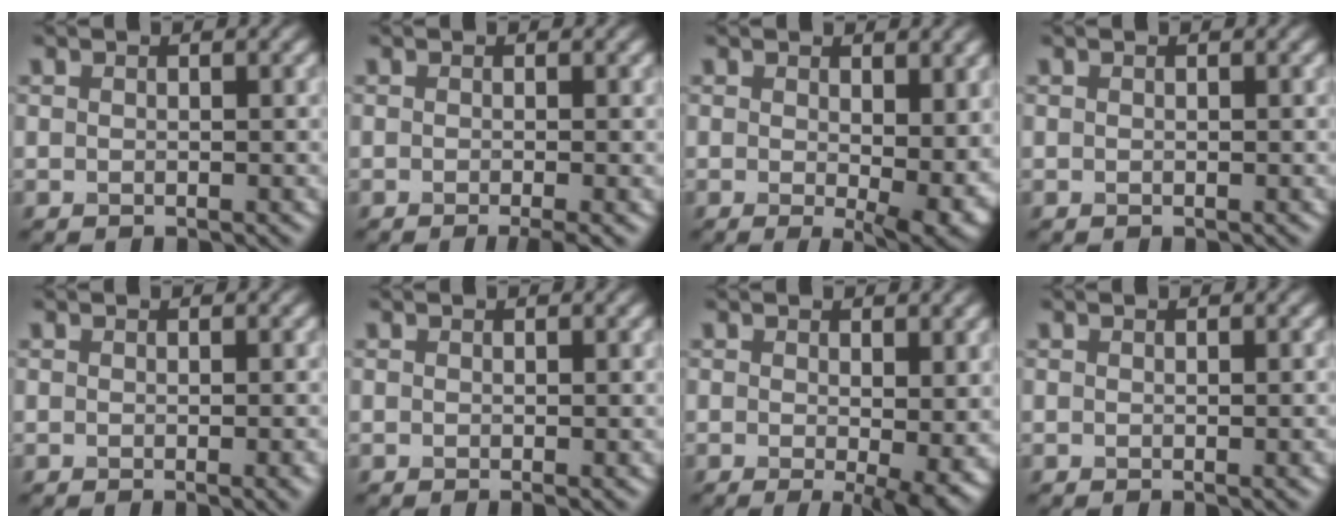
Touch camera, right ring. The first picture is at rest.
{"total": 1.9, "force": [-0.8, 0.3, 1.7], "torque": [-0.022, -0.007, -0.014]}
{"total": 5.5, "force": [0.1, 2.2, 5.0], "torque": [-0.068, -0.015, 0.006]}
{"total": 0.0}
{"total": 1.8, "force": [-0.3, 0.5, 1.7], "torque": [-0.016, -0.004, -0.005]}
{"total": 0.5, "force": [-0.1, 0.0, 0.5], "torque": [-0.009, -0.005, -0.003]}
{"total": 4.2, "force": [-0.5, 1.0, 4.0], "torque": [-0.051, -0.015, -0.008]}
{"total": 1.1, "force": [-0.1, 0.2, 1.0], "torque": [-0.011, -0.001, -0.002]}